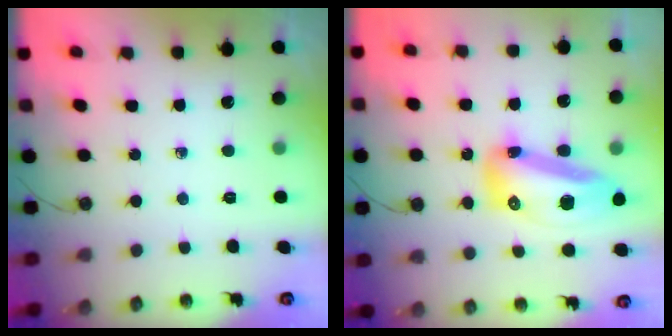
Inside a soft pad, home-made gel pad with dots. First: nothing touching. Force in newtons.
{"total": 16.2, "press": 16.1, "slide": 1.8}